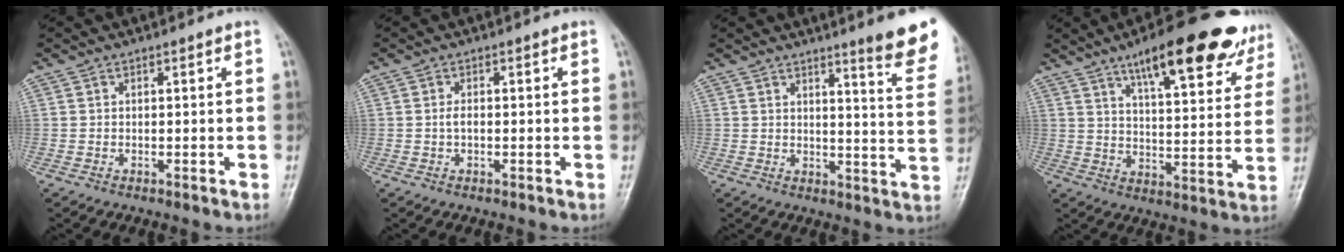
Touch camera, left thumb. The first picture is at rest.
{"total": 1.3, "force": [-0.1, 0.7, 1.1], "torque": [-0.016, 0.003, -0.004]}
{"total": 12.1, "force": [8.8, 0.9, 8.3], "torque": [-0.080, -0.056, 0.098]}
{"total": 20.8, "force": [13.5, 6.2, 14.5], "torque": [-0.168, -0.041, 0.191]}